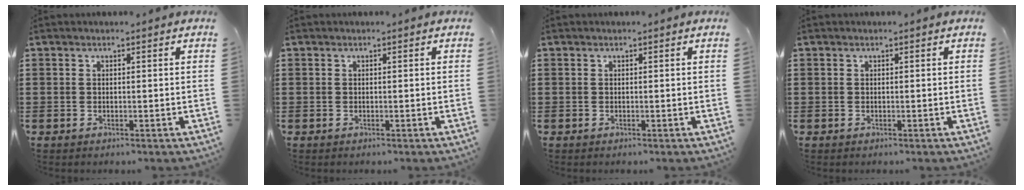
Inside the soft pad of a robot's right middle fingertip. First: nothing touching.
{"total": 0.0}
{"total": 0.0}
{"total": 0.0}